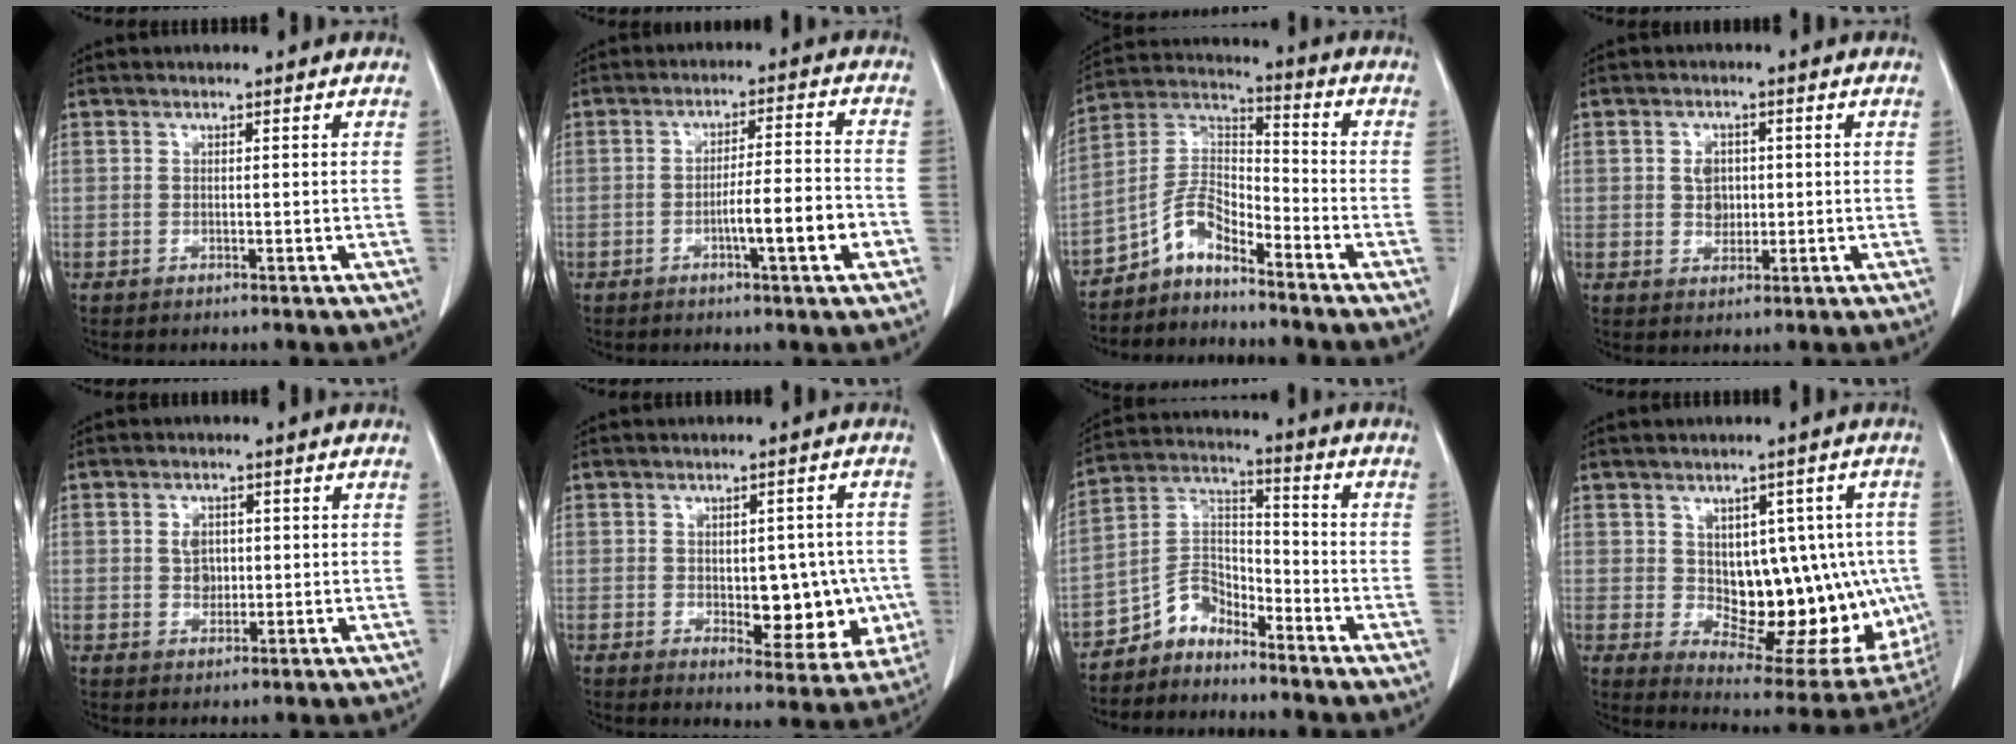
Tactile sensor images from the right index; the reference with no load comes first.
{"total": 7.8, "force": [-2.9, 0.3, 7.2], "torque": [-0.109, 0.007, -0.044]}
{"total": 7.5, "force": [-5.9, 2.9, 3.7], "torque": [-0.081, 0.028, -0.115]}
{"total": 3.5, "force": [0.3, 2.8, 2.1], "torque": [-0.033, 0.006, 0.010]}
{"total": 3.0, "force": [0.4, 2.3, 1.9], "torque": [-0.030, 0.003, 0.009]}
{"total": 9.8, "force": [-1.1, 5.1, 8.4], "torque": [-0.084, 0.008, 0.000]}
{"total": 6.9, "force": [-5.8, 3.4, 1.5], "torque": [-0.031, 0.030, -0.113]}
{"total": 16.8, "force": [-0.6, 8.6, 14.4], "torque": [-0.157, 0.013, 0.022]}